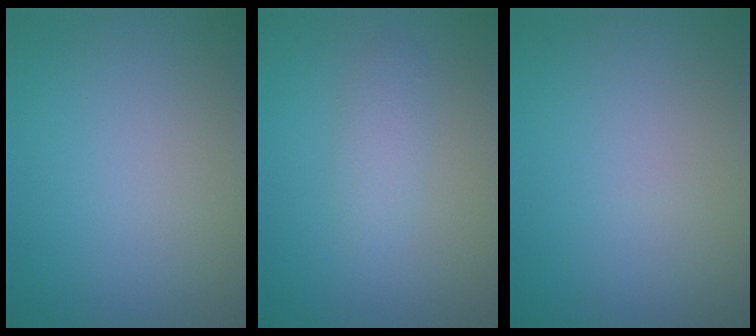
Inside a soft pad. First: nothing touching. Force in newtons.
{"total": 1.8, "press": 1.8, "slide": 0.0}
{"total": 0.0}